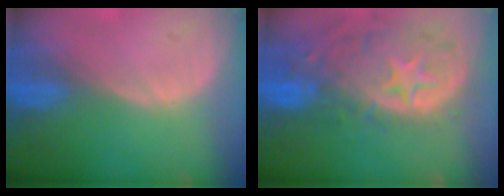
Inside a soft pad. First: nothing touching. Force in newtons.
{"total": 13.7, "press": 11.3, "slide": 7.8}